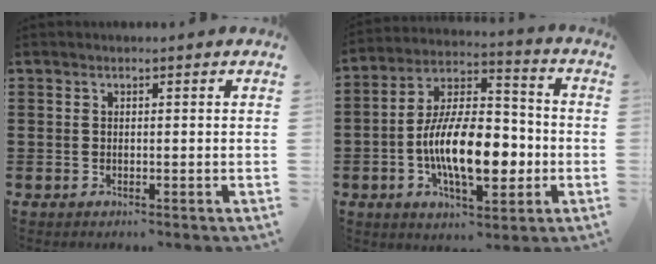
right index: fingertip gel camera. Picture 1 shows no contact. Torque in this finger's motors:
{"motor_torque": [2.14, 0.00, 1.05, 0.21]}